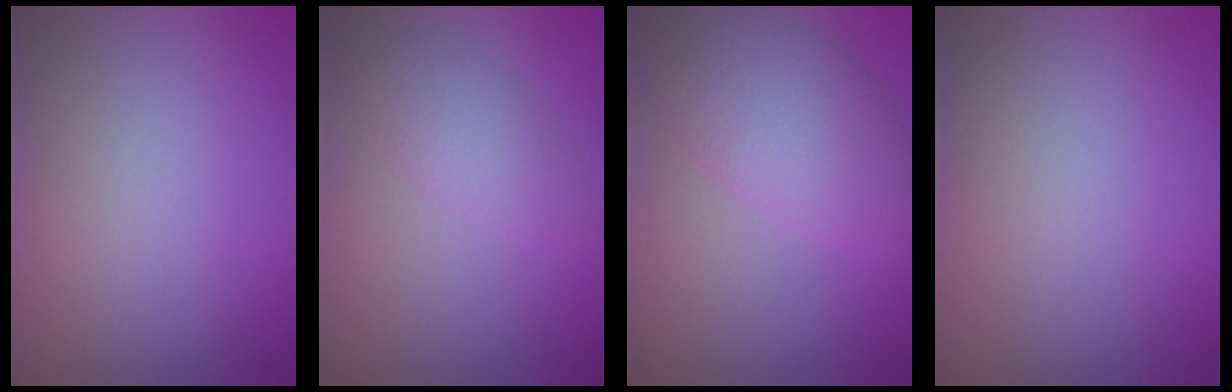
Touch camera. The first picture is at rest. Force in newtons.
{"total": 2.9, "press": 2.9, "slide": 0.2}
{"total": 6.1, "press": 6.1, "slide": 0.3}
{"total": 0.0}